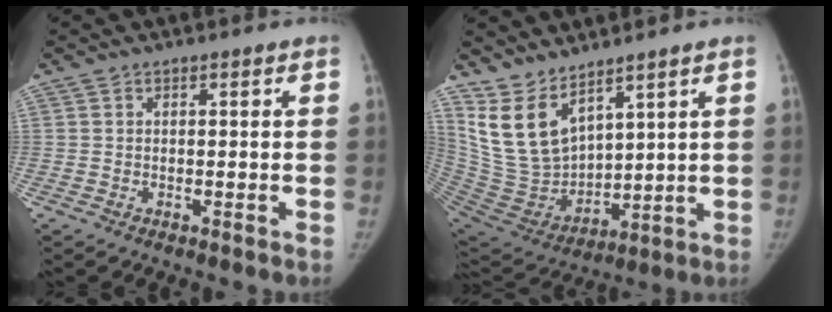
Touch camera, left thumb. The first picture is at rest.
{"total": 12.9, "force": [8.8, 6.3, 7.1], "torque": [-0.113, -0.056, 0.206]}